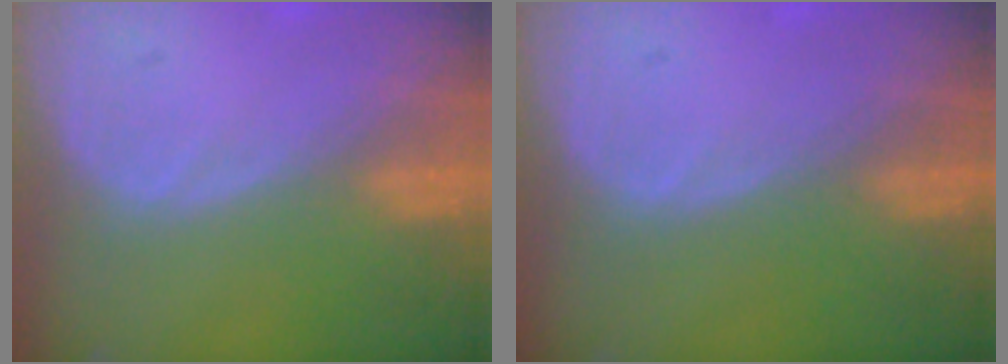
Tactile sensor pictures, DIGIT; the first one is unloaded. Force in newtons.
{"total": 0.0}